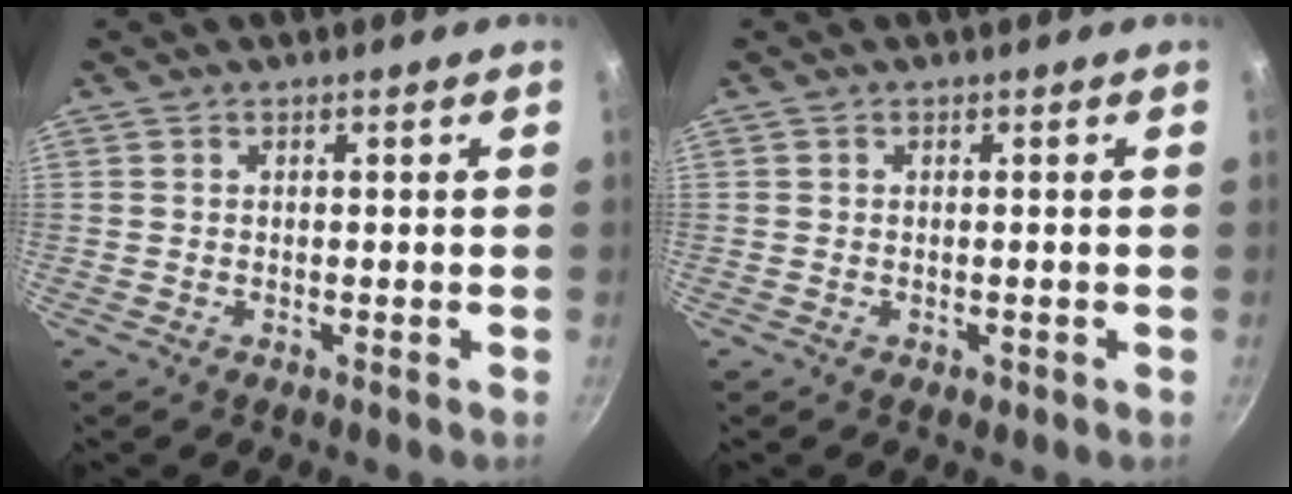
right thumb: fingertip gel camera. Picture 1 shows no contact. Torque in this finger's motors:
{"motor_torque": [0.69, 0.24, 0.36, 0.08, 0.06]}